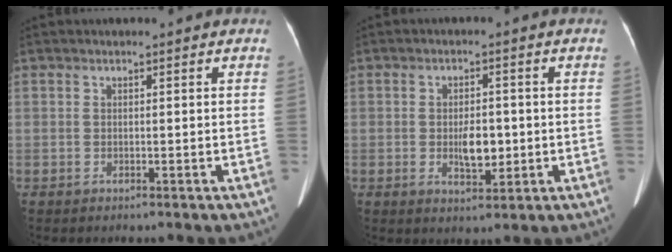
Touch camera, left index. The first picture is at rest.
{"total": 4.6, "force": [-0.7, 2.1, 4.0], "torque": [-0.069, -0.003, -0.006]}